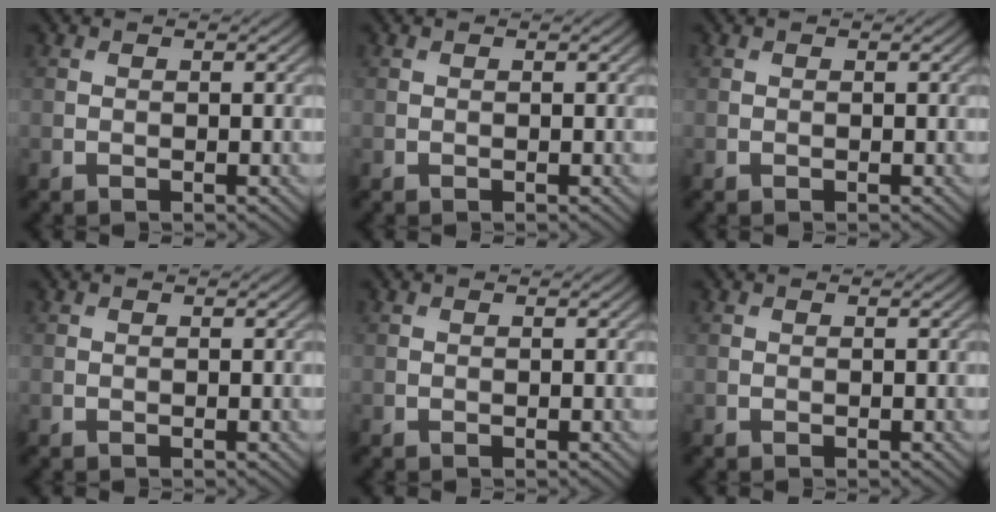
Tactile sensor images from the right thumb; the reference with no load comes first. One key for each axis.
{"total": 0.0}
{"total": 0.0}
{"total": 0.0}
{"total": 0.0}
{"total": 0.0}